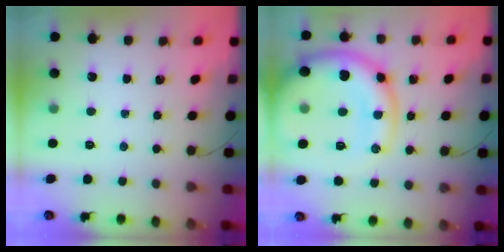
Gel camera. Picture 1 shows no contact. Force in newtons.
{"total": 17.5, "press": 17.3, "slide": 2.9}